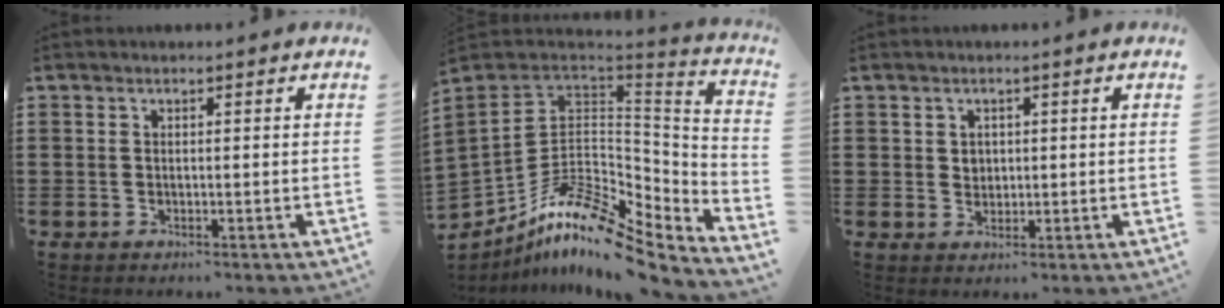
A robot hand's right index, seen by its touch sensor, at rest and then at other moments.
{"total": 13.9, "force": [-8.9, 6.1, 8.8], "torque": [-0.189, 0.016, -0.168]}
{"total": 1.7, "force": [0.6, 1.5, 0.5], "torque": [-0.015, 0.007, 0.010]}